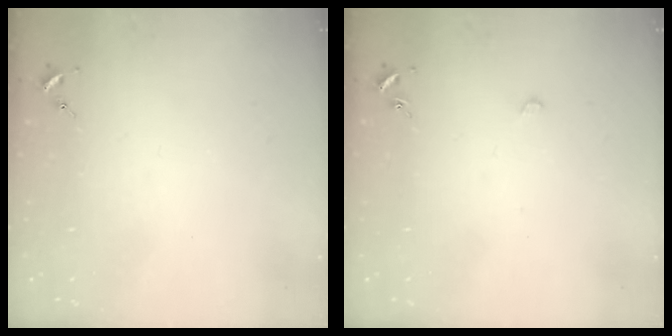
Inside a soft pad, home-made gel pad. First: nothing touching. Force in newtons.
{"total": 2.7, "press": 2.6, "slide": 0.3}